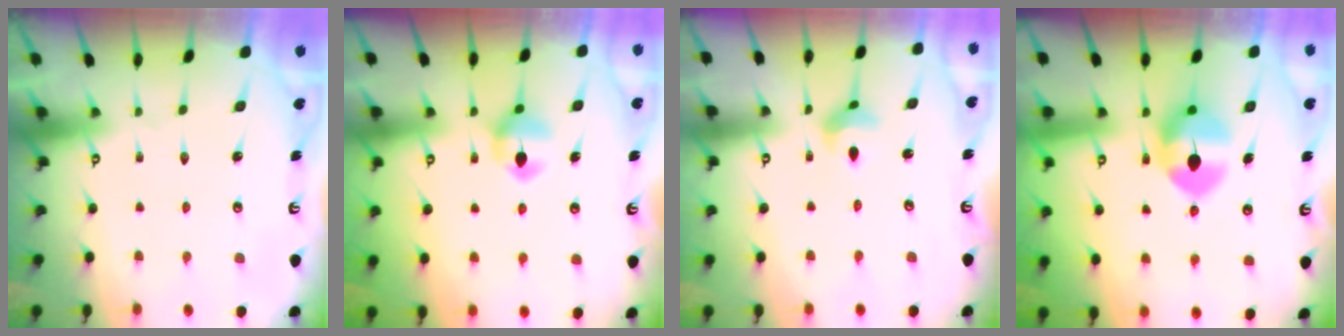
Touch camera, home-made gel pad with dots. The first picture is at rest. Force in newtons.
{"total": 6.5, "press": 6.5, "slide": 0.7}
{"total": 5.0, "press": 4.9, "slide": 0.7}
{"total": 8.4, "press": 8.3, "slide": 1.4}